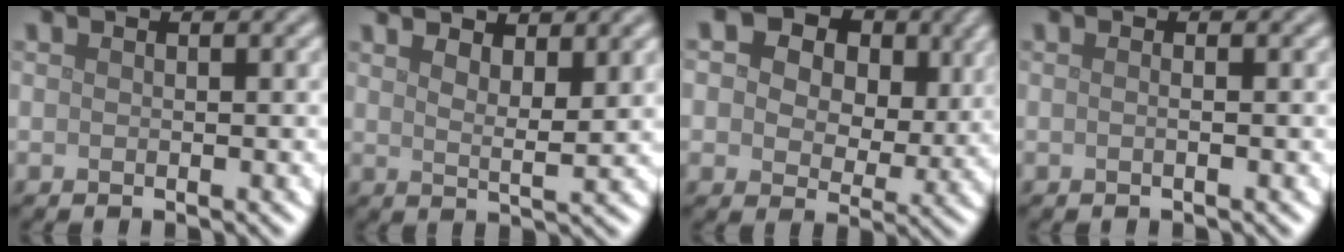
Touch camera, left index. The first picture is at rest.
{"total": 3.8, "force": [2.7, 1.0, 2.5], "torque": [-0.038, 0.002, 0.047]}
{"total": 12.3, "force": [5.5, 8.5, 7.0], "torque": [-0.097, 0.025, 0.070]}
{"total": 0.9, "force": [0.0, 0.4, 0.8], "torque": [-0.008, -0.009, -0.009]}